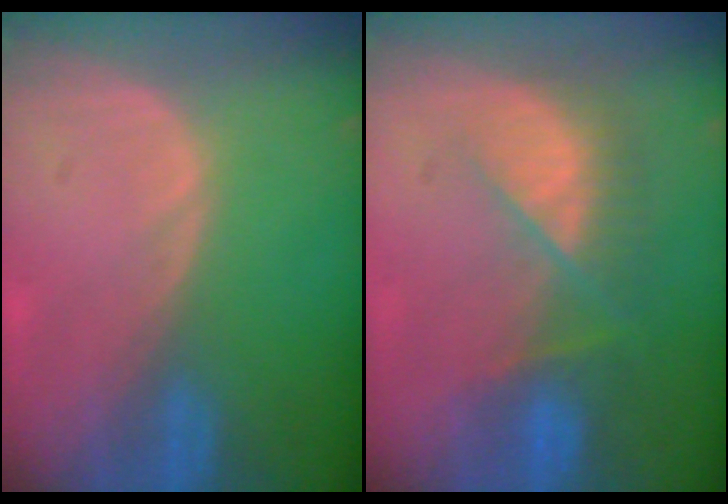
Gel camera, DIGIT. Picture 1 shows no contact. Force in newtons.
{"total": 7.7, "press": 7.1, "slide": 3.1}